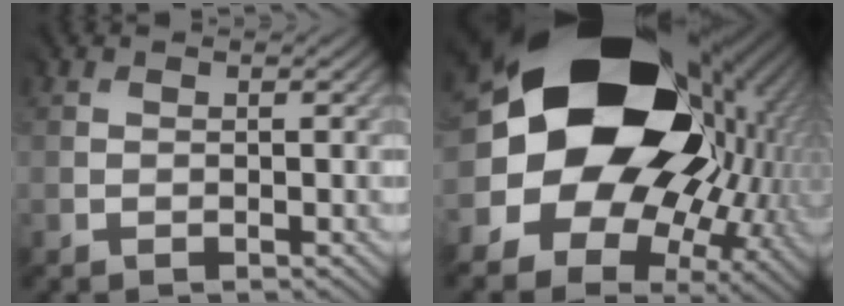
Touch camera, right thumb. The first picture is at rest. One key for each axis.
{"total": 21.1, "fx": 2.6, "fy": 16.3, "fz": 13.2, "tx": -0.257, "ty": -0.045, "tz": 0.066}